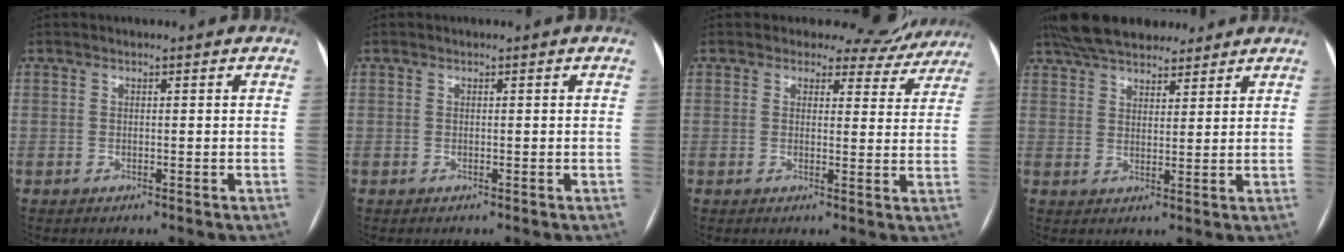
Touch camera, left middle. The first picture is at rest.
{"total": 0.0}
{"total": 8.7, "force": [7.8, 3.7, 0.1], "torque": [0.031, -0.011, 0.059]}
{"total": 13.6, "force": [11.3, 4.8, 5.8], "torque": [-0.098, 0.039, 0.179]}